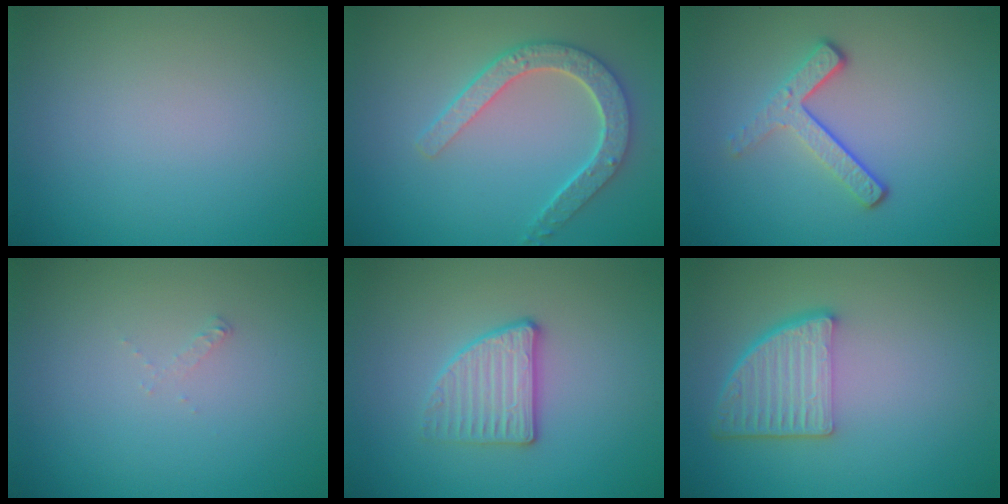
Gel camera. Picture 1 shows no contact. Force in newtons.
{"total": 4.4, "press": 3.7, "slide": 2.5}
{"total": 3.2, "press": 2.3, "slide": 2.2}
{"total": 0.5, "press": 0.5, "slide": 0.1}
{"total": 2.7, "press": 2.6, "slide": 0.8}
{"total": 5.1, "press": 3.7, "slide": 3.5}